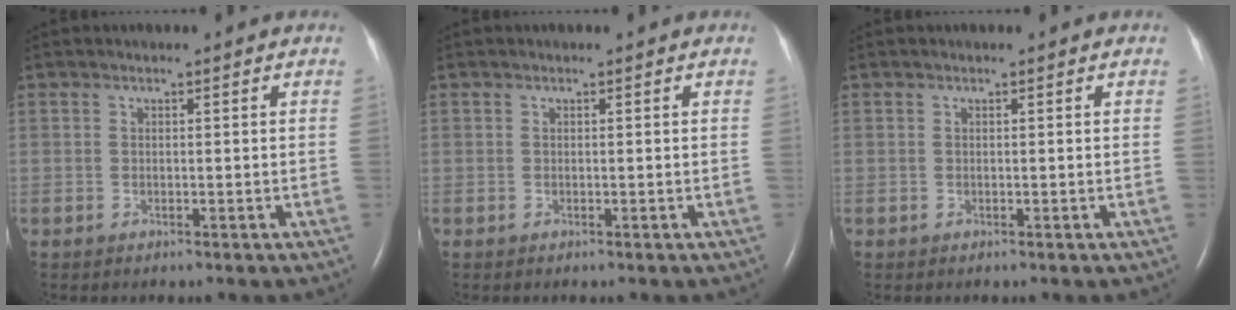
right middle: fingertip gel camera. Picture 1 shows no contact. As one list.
[{"total": 0.0}, {"total": 0.0}]